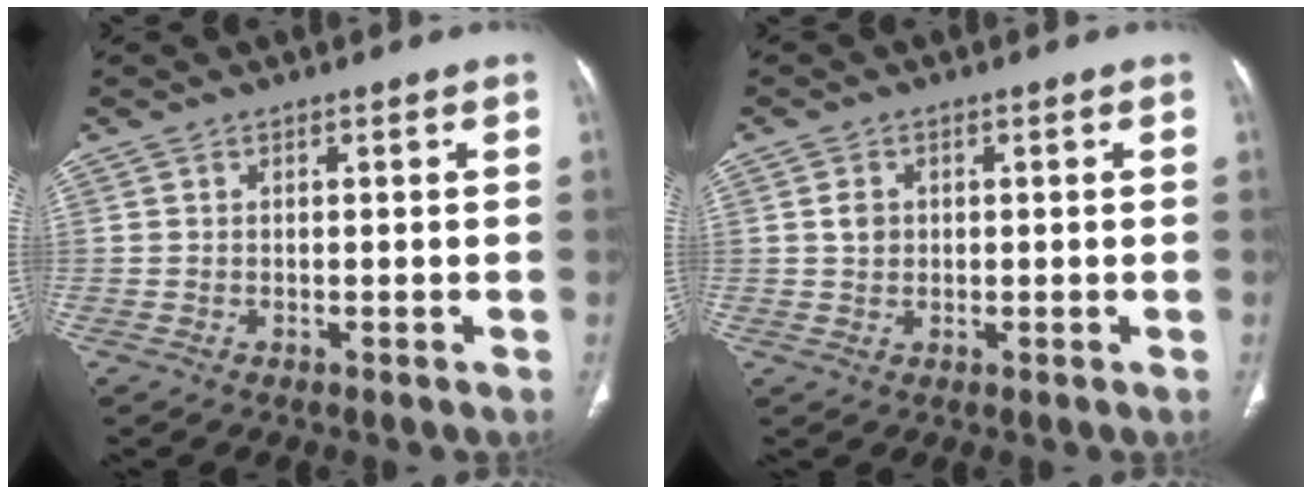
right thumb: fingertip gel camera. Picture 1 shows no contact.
{"total": 2.4, "force": [0.3, 2.1, 1.2], "torque": [-0.013, 0.003, 0.005]}